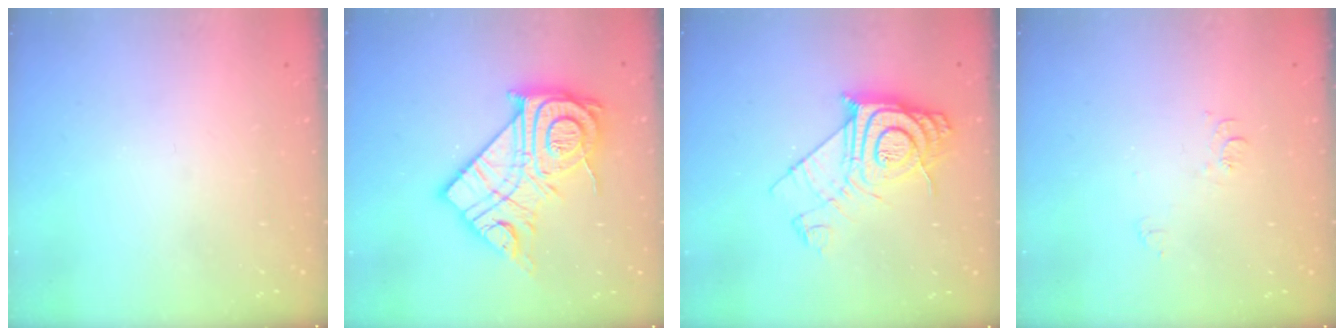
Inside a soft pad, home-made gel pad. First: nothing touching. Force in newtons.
{"total": 24.5, "press": 24.4, "slide": 2.2}
{"total": 14.6, "press": 14.5, "slide": 1.2}
{"total": 6.9, "press": 6.9, "slide": 0.7}